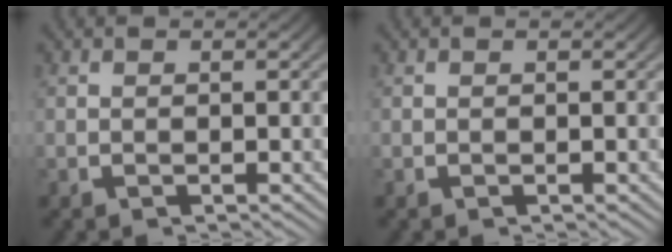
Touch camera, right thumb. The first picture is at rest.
{"total": 0.0}